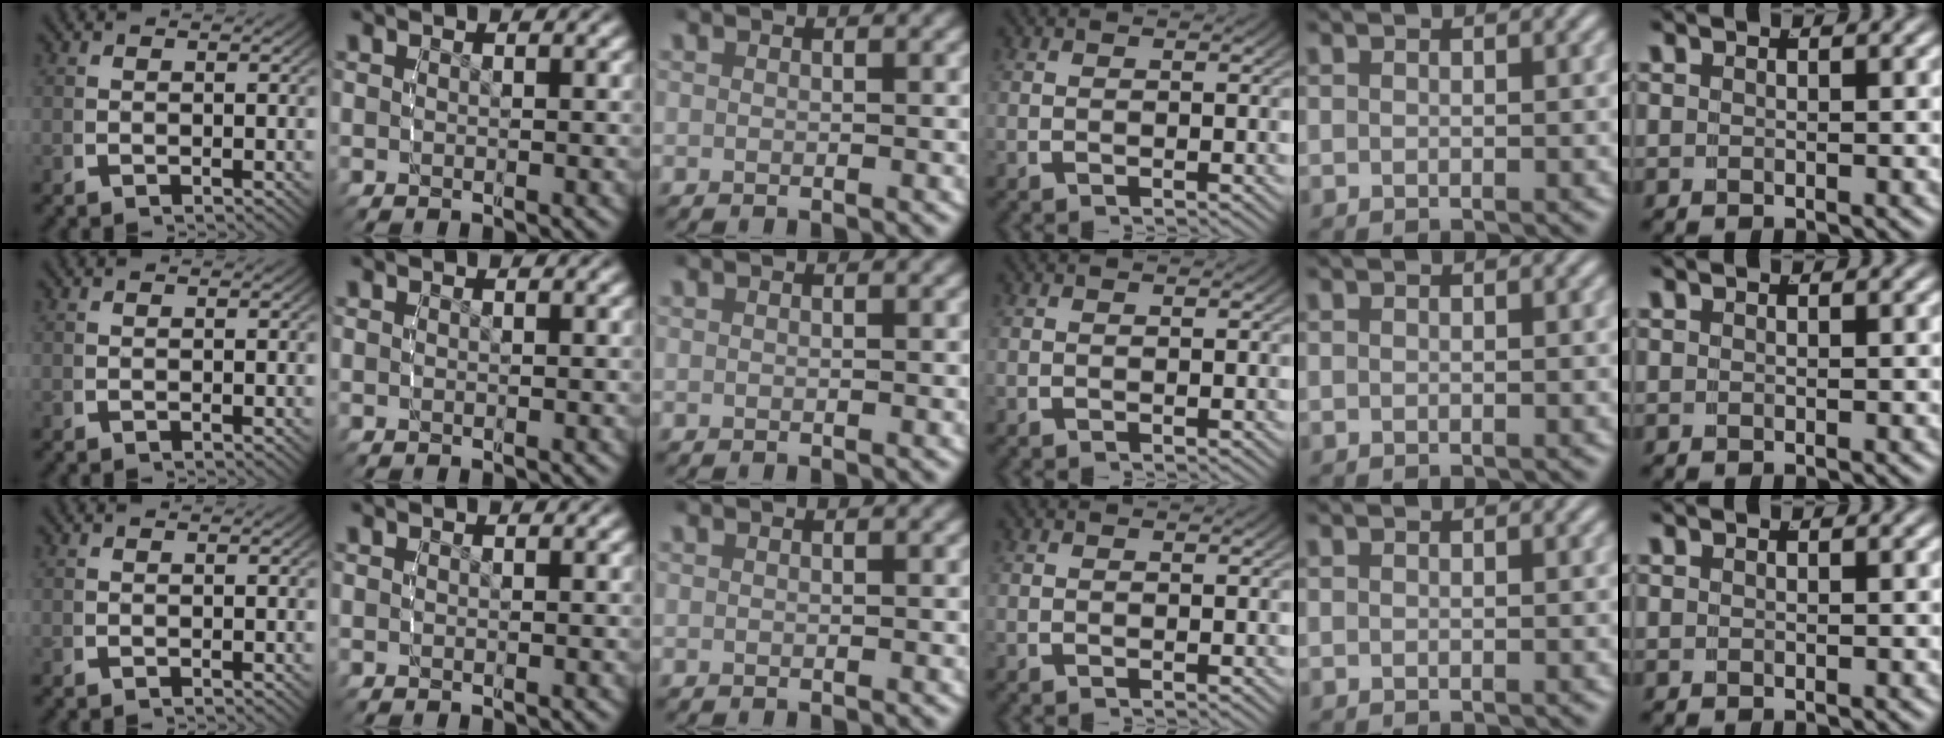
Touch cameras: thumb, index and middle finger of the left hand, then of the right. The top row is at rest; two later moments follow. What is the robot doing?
{"motion": "reach", "object": "jacket"}